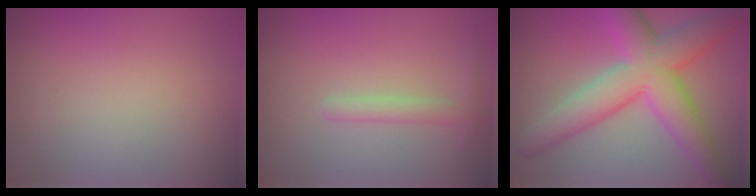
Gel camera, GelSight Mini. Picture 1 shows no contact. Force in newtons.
{"total": 1.4, "press": 1.4, "slide": 0.1}
{"total": 8.7, "press": 8.7, "slide": 0.2}